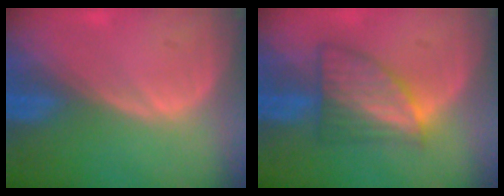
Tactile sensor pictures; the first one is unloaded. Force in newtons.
{"total": 7.0, "press": 6.4, "slide": 2.8}